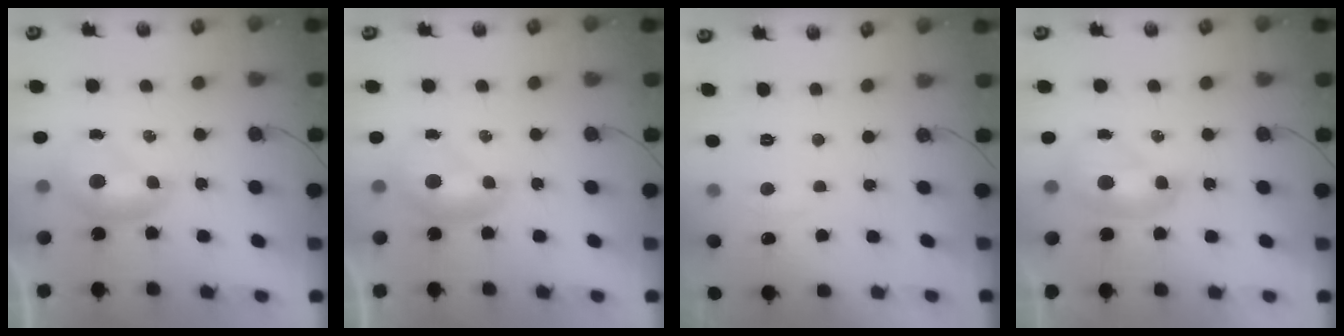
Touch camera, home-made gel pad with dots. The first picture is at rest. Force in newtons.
{"total": 0.0}
{"total": 2.2, "press": 2.1, "slide": 0.6}
{"total": 2.0, "press": 2.0, "slide": 0.0}